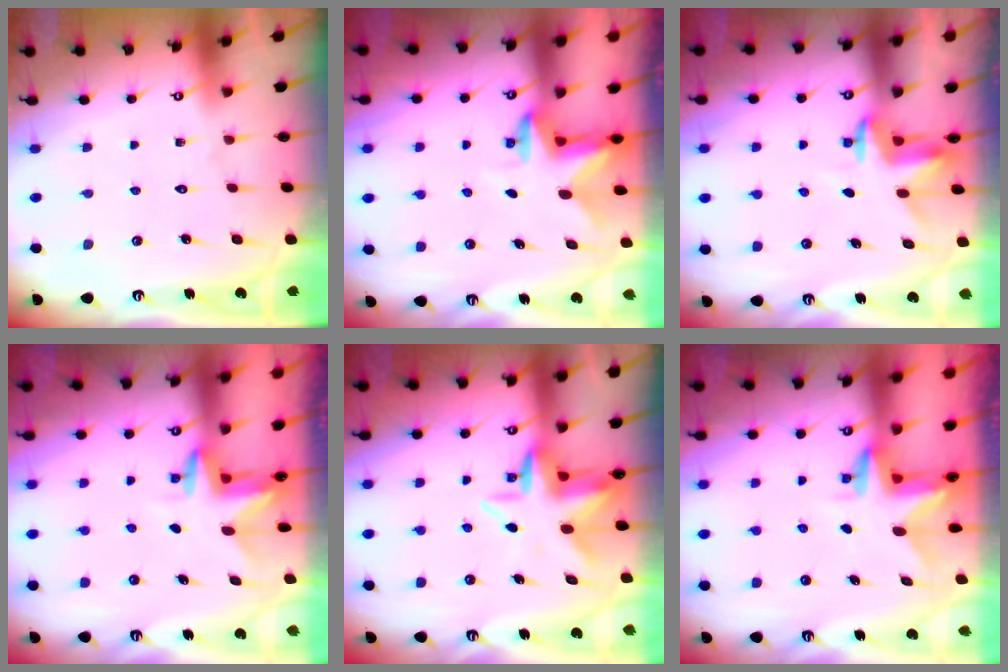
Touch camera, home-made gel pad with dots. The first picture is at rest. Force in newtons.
{"total": 2.8, "press": 2.7, "slide": 0.6}
{"total": 3.4, "press": 3.4, "slide": 0.3}
{"total": 3.2, "press": 3.2, "slide": 0.3}
{"total": 7.1, "press": 6.9, "slide": 1.4}
{"total": 2.9, "press": 2.9, "slide": 0.3}